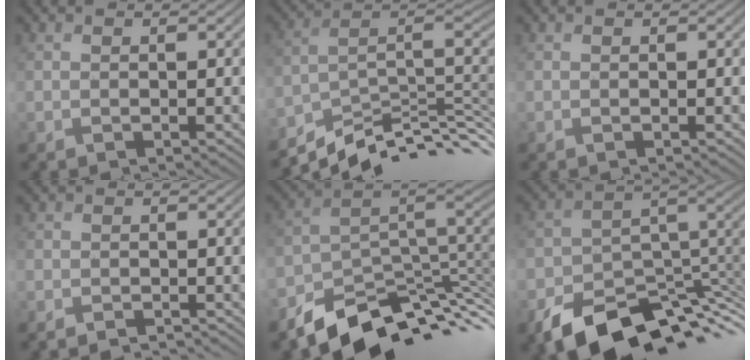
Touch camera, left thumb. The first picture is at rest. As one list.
[{"total": 10.6, "force": [-7.0, 3.2, 7.3], "torque": [-0.125, 0.008, -0.122]}, {"total": 0.0}, {"total": 2.1, "force": [-2.0, 0.5, 0.4], "torque": [-0.003, -0.004, -0.039]}, {"total": 10.5, "force": [-5.4, 5.9, 6.7], "torque": [-0.126, -0.016, -0.092]}, {"total": 12.8, "force": [-6.7, 7.9, 7.5], "torque": [-0.149, -0.032, -0.105]}]